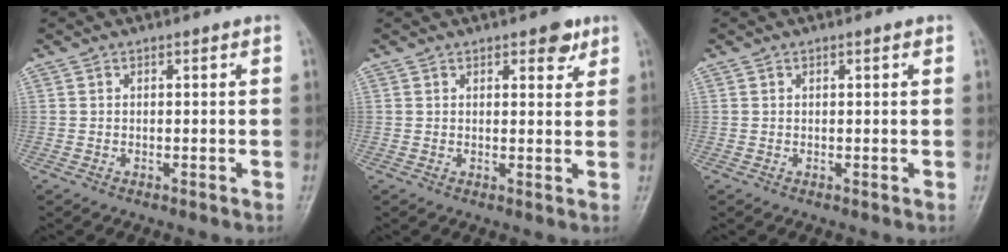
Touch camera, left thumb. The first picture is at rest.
{"total": 4.0, "force": [2.4, 1.8, 2.6], "torque": [-0.018, -0.009, 0.028]}
{"total": 0.7, "force": [0.3, 0.2, 0.6], "torque": [-0.009, 0.001, 0.004]}